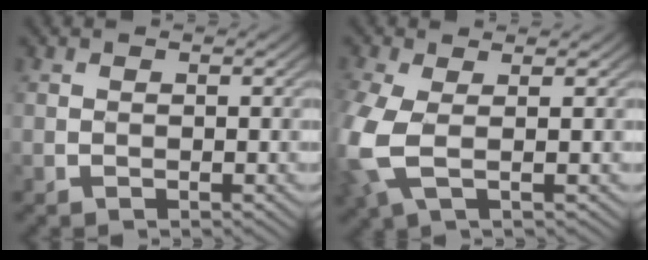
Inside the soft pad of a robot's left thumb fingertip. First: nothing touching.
{"total": 8.0, "force": [-0.8, 4.7, 6.4], "torque": [-0.206, -0.003, -0.017]}